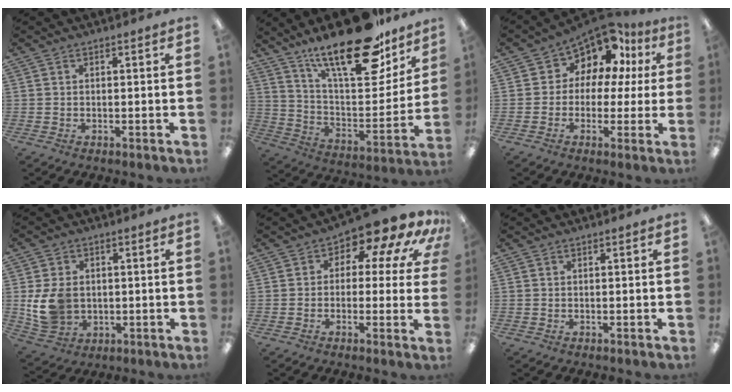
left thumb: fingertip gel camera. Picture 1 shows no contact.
{"total": 25.3, "force": [18.2, 8.8, 15.2], "torque": [-0.232, -0.113, 0.306]}
{"total": 9.0, "force": [5.8, 6.1, 3.3], "torque": [-0.076, -0.047, 0.111]}
{"total": 10.2, "force": [-0.3, 8.2, 6.1], "torque": [-0.134, 0.010, -0.003]}
{"total": 9.2, "force": [5.4, 4.5, 6.0], "torque": [-0.086, -0.042, 0.092]}
{"total": 0.0}